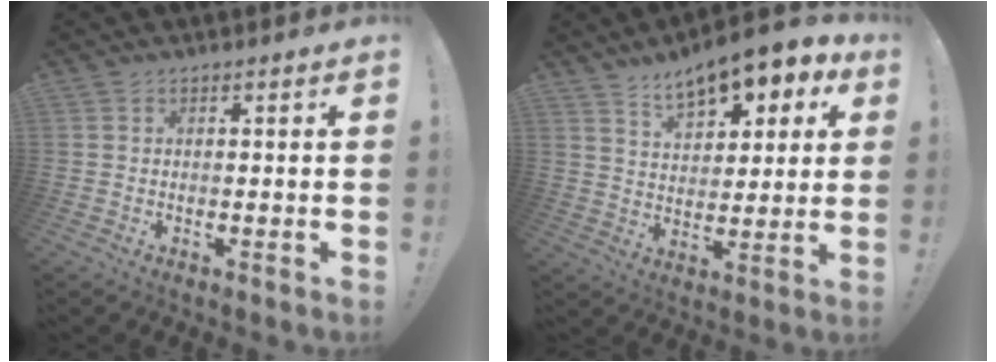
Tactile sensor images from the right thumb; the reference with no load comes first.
{"total": 12.0, "force": [8.3, 5.8, 6.5], "torque": [-0.101, -0.051, 0.148]}